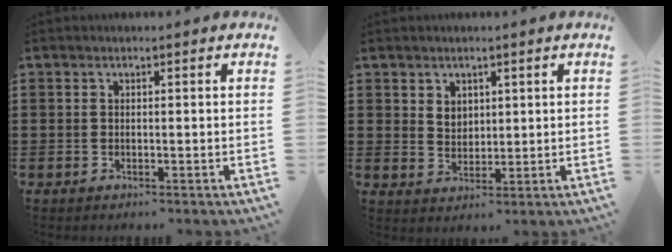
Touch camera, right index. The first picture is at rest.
{"total": 2.7, "force": [1.7, 2.0, 0.6], "torque": [-0.011, 0.005, 0.030]}